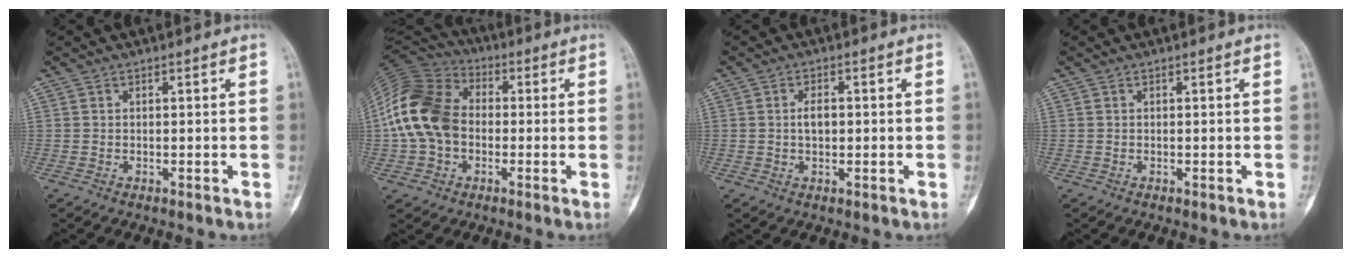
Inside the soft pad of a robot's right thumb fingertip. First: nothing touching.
{"total": 16.4, "force": [-0.7, 12.3, 10.9], "torque": [-0.209, 0.032, -0.023]}
{"total": 3.4, "force": [0.2, 1.7, 2.9], "torque": [-0.050, 0.001, 0.003]}
{"total": 0.0}